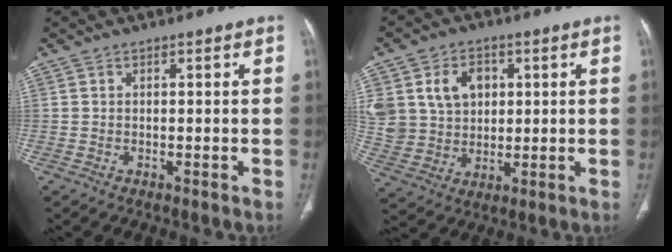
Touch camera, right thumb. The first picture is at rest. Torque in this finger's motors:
{"motor_torque": [0.07, 0.14, 0.67, 0.53, 0.07]}